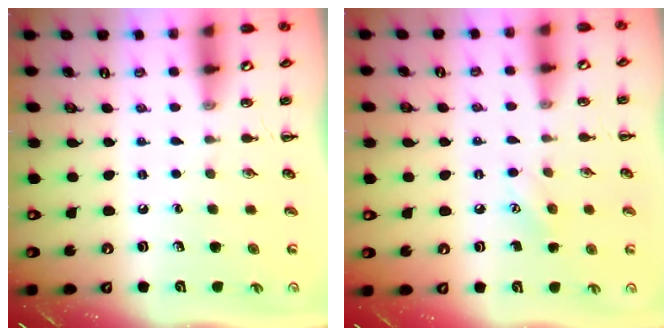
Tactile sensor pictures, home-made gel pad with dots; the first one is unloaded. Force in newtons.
{"total": 5.5, "press": 5.3, "slide": 1.3}